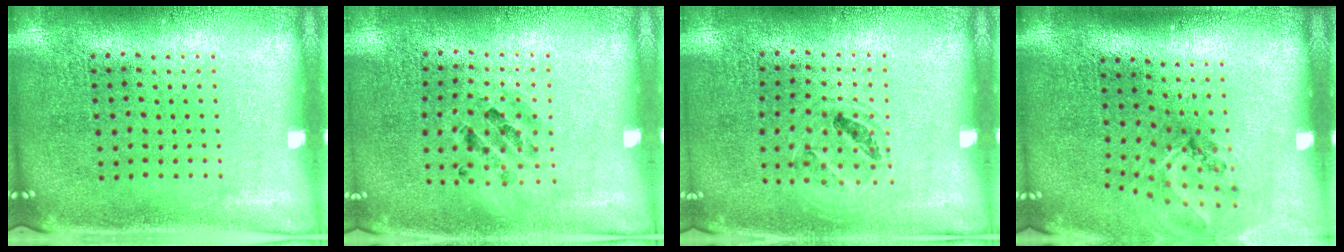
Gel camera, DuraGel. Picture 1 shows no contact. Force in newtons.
{"total": 0.9, "press": 0.9, "slide": 0.1}
{"total": 1.0, "press": 0.9, "slide": 0.2}
{"total": 1.3, "press": 1.1, "slide": 0.7}